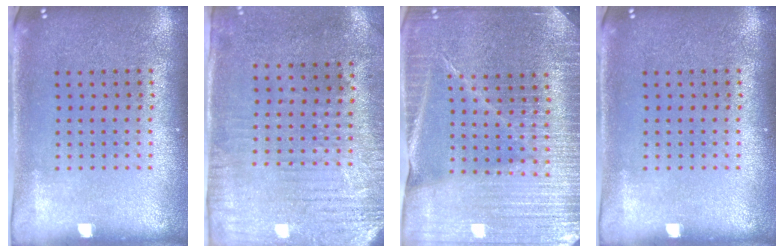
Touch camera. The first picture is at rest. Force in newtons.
{"total": 3.0, "press": 2.5, "slide": 1.7}
{"total": 4.3, "press": 4.1, "slide": 1.5}
{"total": 0.0}